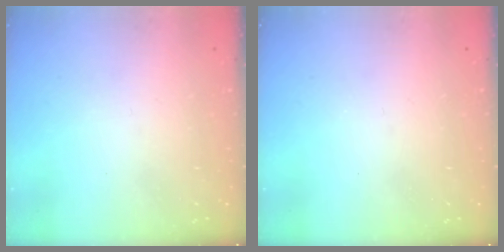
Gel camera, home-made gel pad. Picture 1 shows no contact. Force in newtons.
{"total": 0.0}